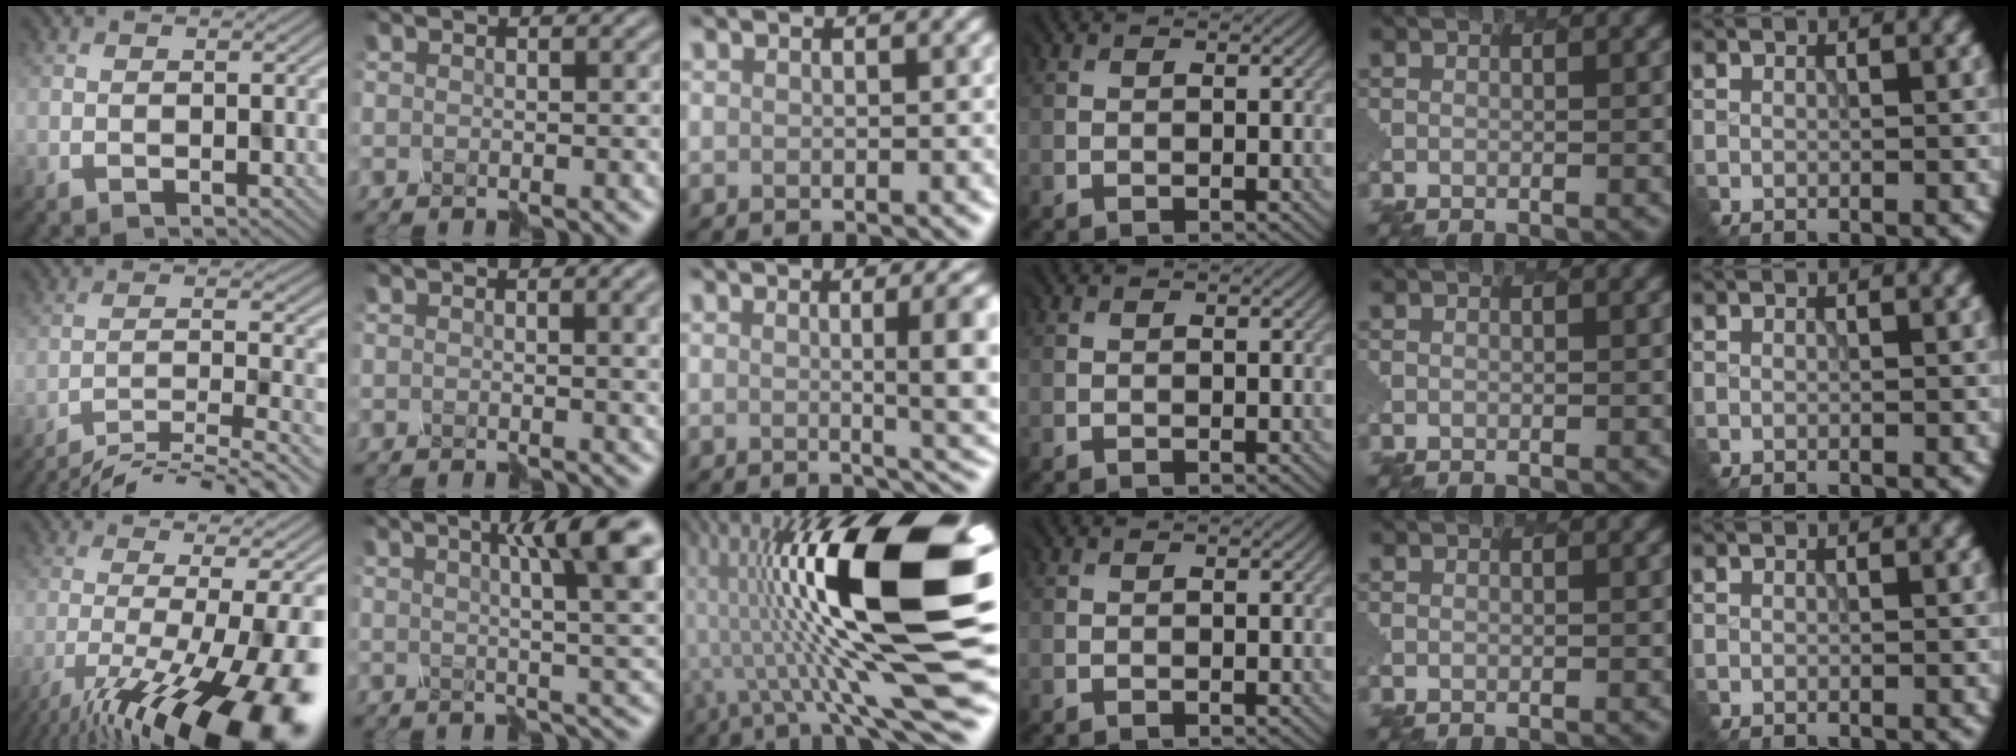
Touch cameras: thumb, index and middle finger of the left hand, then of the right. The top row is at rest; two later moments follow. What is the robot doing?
{"motion": "disassemble", "object": "hinged jar"}